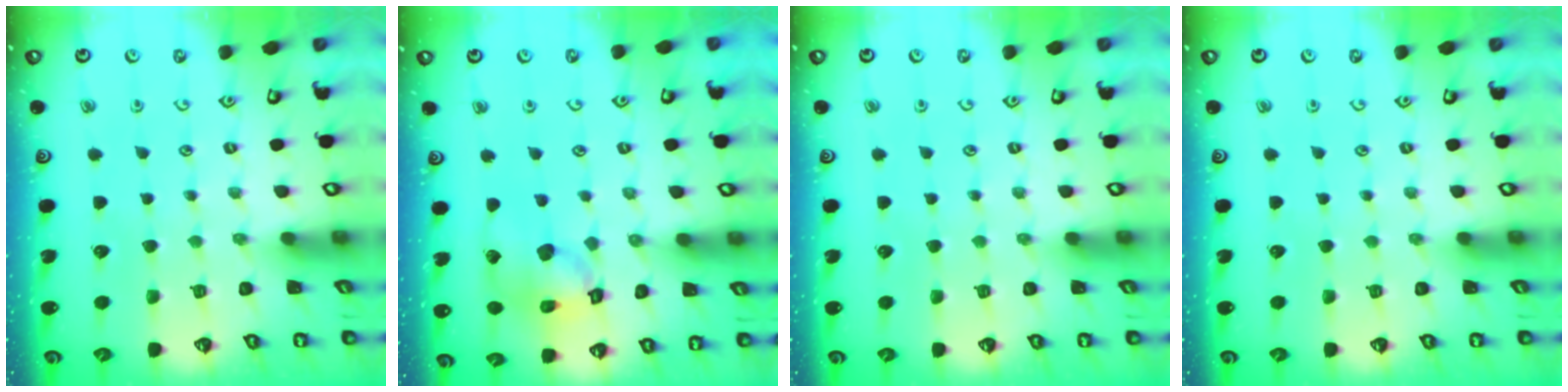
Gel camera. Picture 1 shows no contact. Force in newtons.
{"total": 13.8, "press": 13.6, "slide": 1.9}
{"total": 0.0}
{"total": 0.0}